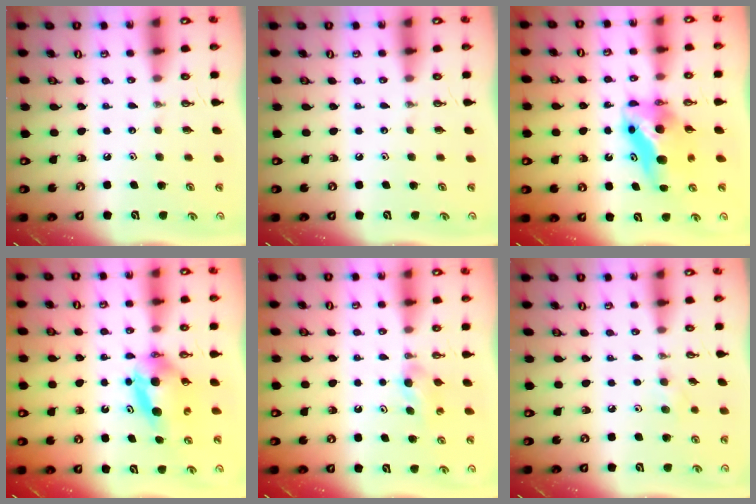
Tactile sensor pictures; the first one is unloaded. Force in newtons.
{"total": 0.0}
{"total": 9.4, "press": 9.0, "slide": 2.7}
{"total": 6.9, "press": 5.6, "slide": 4.0}
{"total": 3.5, "press": 3.5, "slide": 0.5}
{"total": 6.2, "press": 5.8, "slide": 2.3}